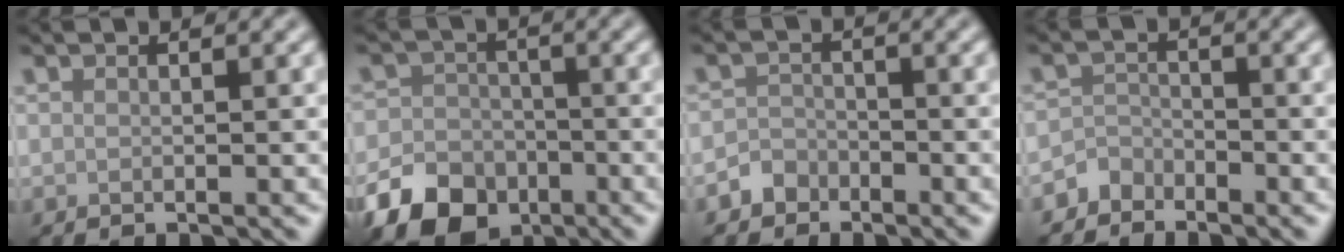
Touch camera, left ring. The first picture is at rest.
{"total": 7.4, "force": [-4.3, 5.2, 3.0], "torque": [-0.055, -0.017, -0.082]}
{"total": 1.8, "force": [-1.3, 1.2, 0.0], "torque": [0.009, 0.008, -0.026]}
{"total": 1.9, "force": [-1.7, 1.0, -0.2], "torque": [0.010, 0.012, -0.036]}